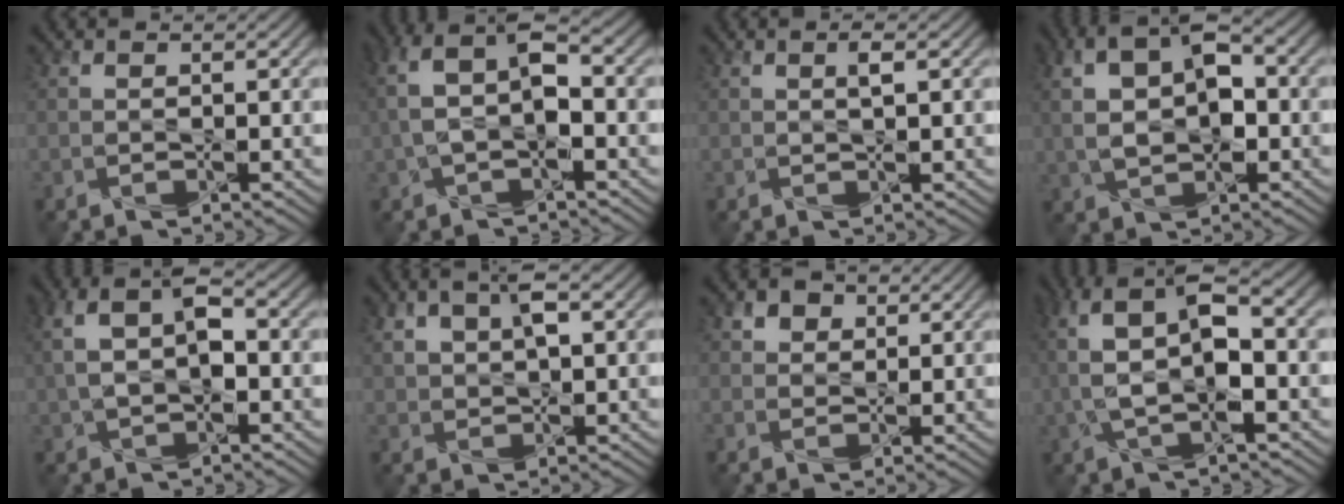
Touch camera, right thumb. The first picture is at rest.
{"total": 7.6, "force": [0.0, 3.8, 6.6], "torque": [-0.154, 0.016, -0.006]}
{"total": 1.3, "force": [0.5, 0.2, 1.2], "torque": [-0.023, 0.002, 0.009]}
{"total": 9.0, "force": [0.8, 5.0, 7.5], "torque": [-0.155, 0.007, 0.009]}
{"total": 7.2, "force": [0.7, 3.9, 6.0], "torque": [-0.134, 0.009, 0.008]}
{"total": 5.4, "force": [2.0, 2.8, 4.2], "torque": [-0.093, 0.006, 0.038]}
{"total": 3.0, "force": [1.5, 2.2, 1.3], "torque": [-0.028, 0.001, 0.024]}
{"total": 10.1, "force": [0.9, 4.1, 9.2], "torque": [-0.206, 0.011, 0.012]}